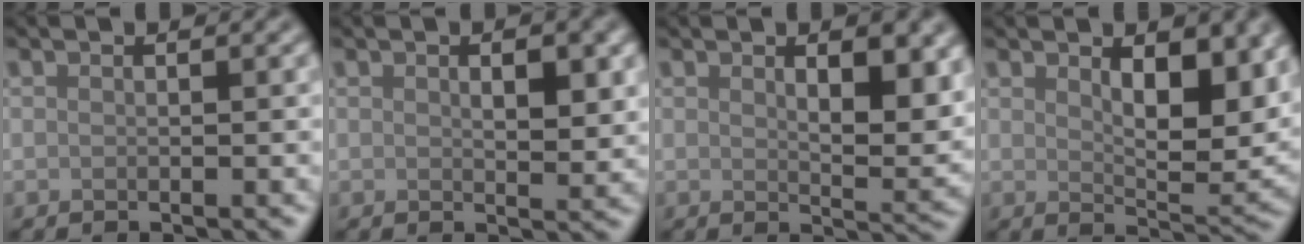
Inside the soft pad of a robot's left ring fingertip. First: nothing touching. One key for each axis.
{"total": 2.8, "fx": 0.8, "fy": 1.2, "fz": 2.4, "tx": -0.032, "ty": -0.005, "tz": 0.017}
{"total": 5.3, "fx": 2.0, "fy": 2.1, "fz": 4.5, "tx": -0.058, "ty": -0.008, "tz": 0.037}
{"total": 5.8, "fx": 2.1, "fy": 2.6, "fz": 4.8, "tx": -0.071, "ty": -0.012, "tz": 0.040}